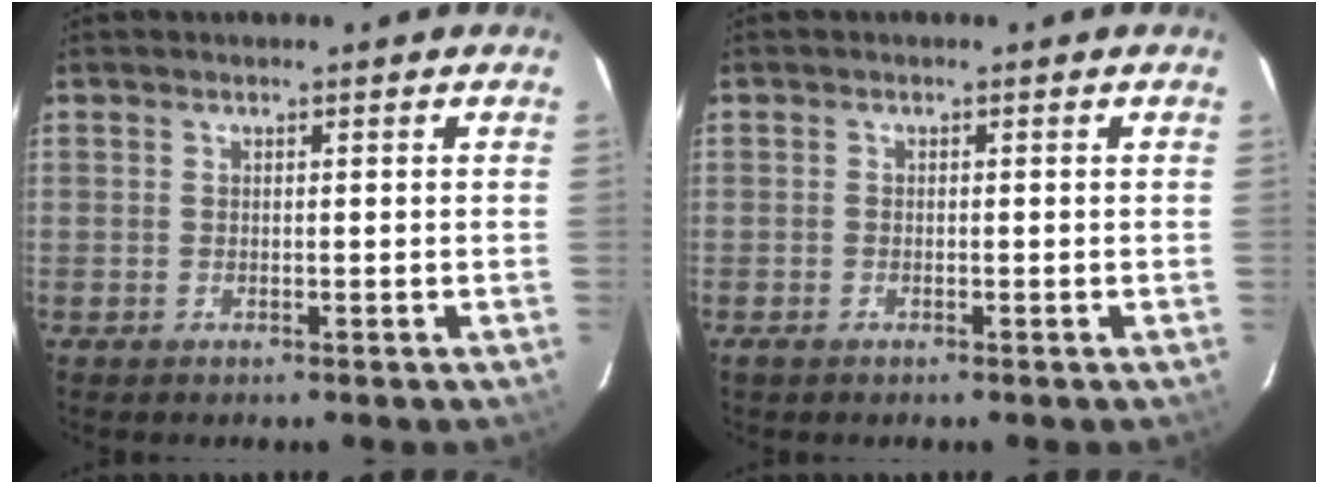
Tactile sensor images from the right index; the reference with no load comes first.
{"total": 1.0, "force": [-0.8, 0.5, 0.3], "torque": [-0.008, -0.002, -0.017]}